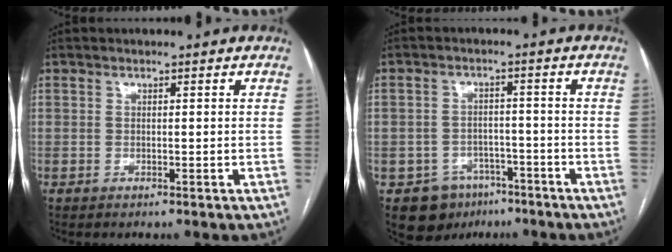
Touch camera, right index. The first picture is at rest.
{"total": 7.3, "force": [-4.4, 5.6, 1.2], "torque": [-0.009, 0.013, -0.059]}